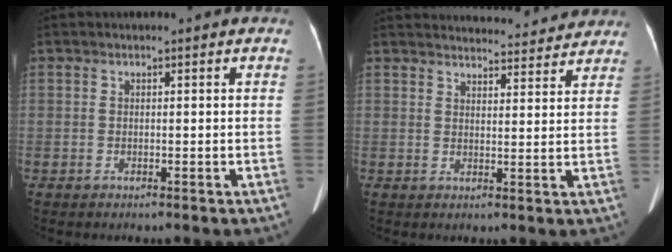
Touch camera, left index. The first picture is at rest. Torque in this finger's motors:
{"motor_torque": [0.04, -2.10, 0.04, -0.01]}